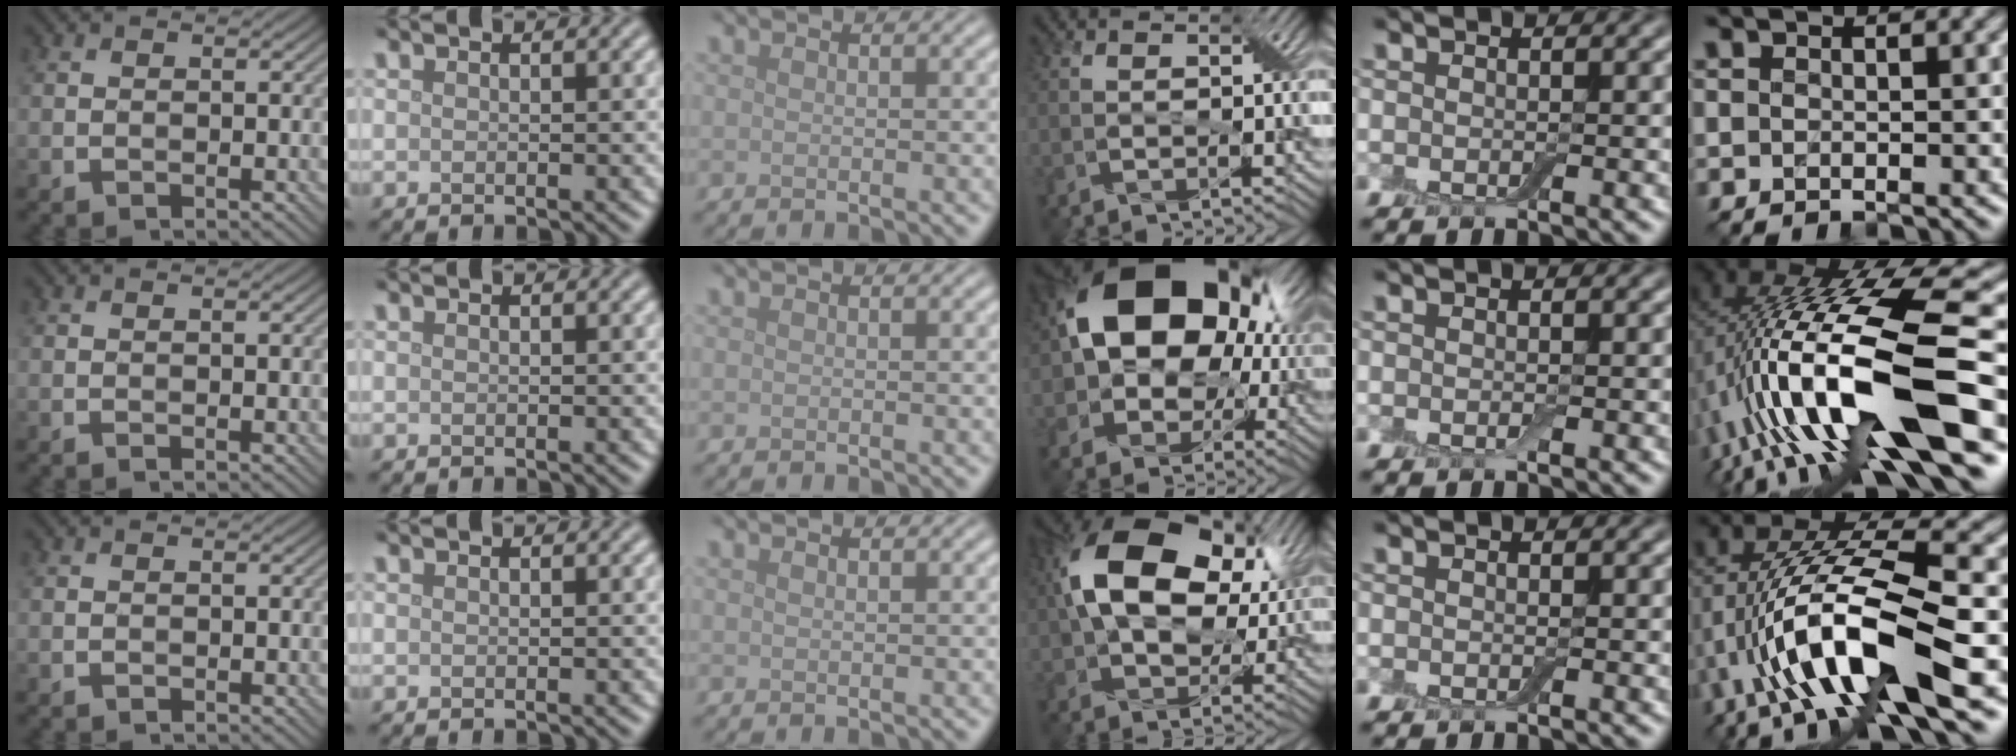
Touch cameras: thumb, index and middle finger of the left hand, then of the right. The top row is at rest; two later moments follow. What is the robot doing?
{"motion": "extract", "object": "airpods case & airpods"}